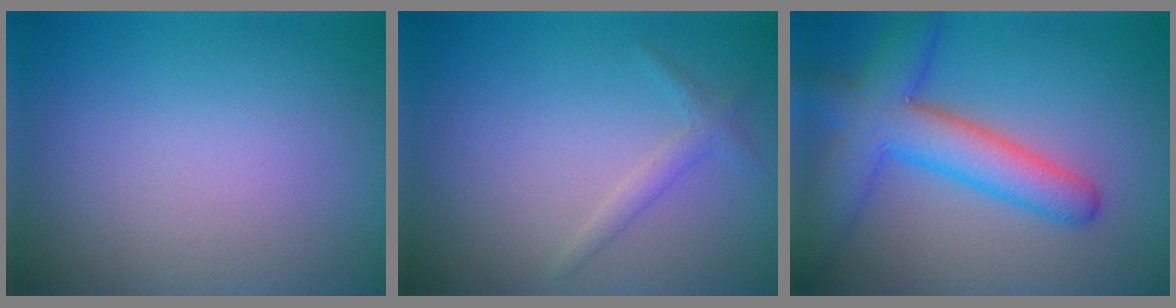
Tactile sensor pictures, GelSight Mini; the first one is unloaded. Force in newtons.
{"total": 1.3, "press": 1.3, "slide": 0.0}
{"total": 6.8, "press": 6.8, "slide": 0.4}